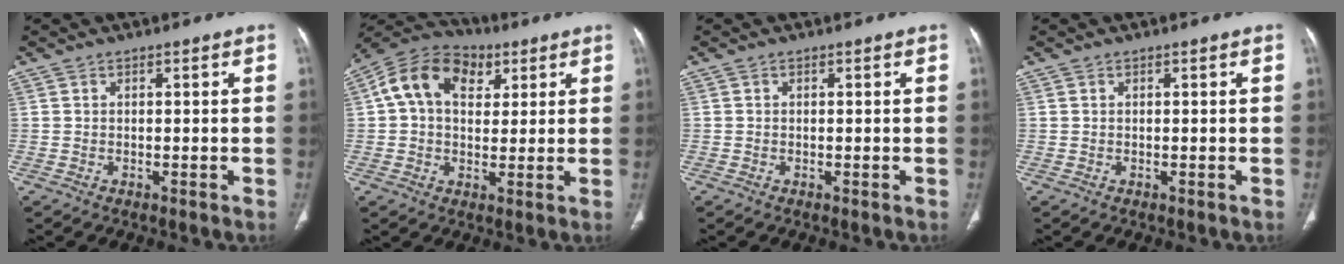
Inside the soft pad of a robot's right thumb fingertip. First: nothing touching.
{"total": 13.9, "force": [4.4, 9.6, 9.0], "torque": [-0.138, 0.017, 0.068]}
{"total": 0.0}
{"total": 0.0}